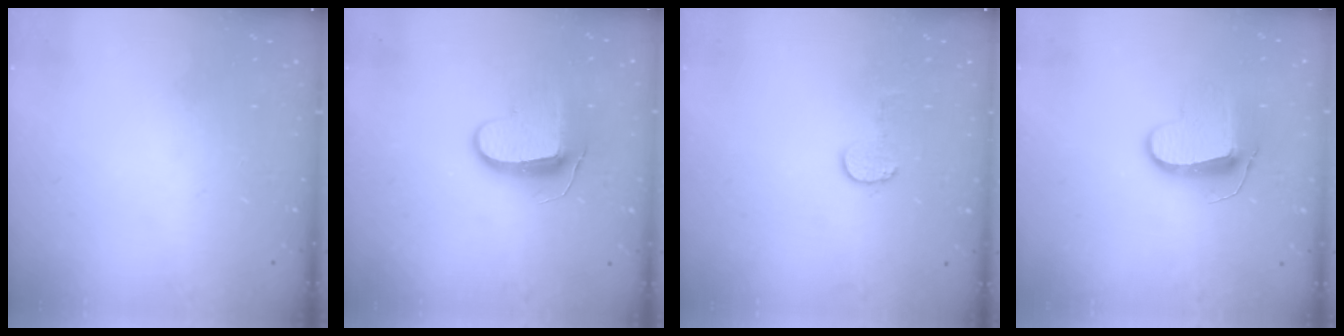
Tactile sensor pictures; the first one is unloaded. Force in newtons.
{"total": 9.2, "press": 9.2, "slide": 0.9}
{"total": 6.4, "press": 6.4, "slide": 0.6}
{"total": 9.8, "press": 9.8, "slide": 0.5}